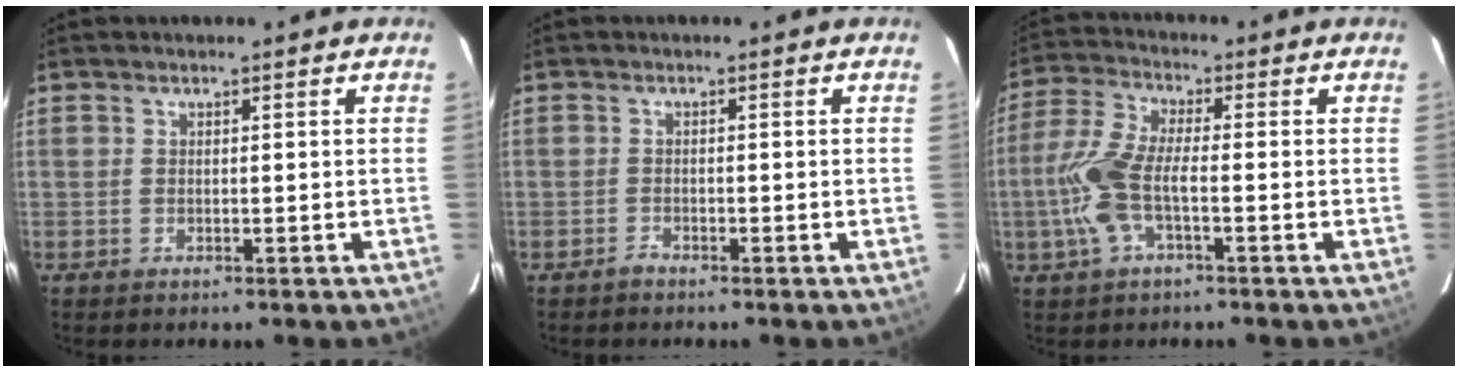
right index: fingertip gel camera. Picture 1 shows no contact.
{"total": 0.9, "force": [-0.8, 0.3, 0.0], "torque": [0.000, 0.004, -0.017]}
{"total": 9.7, "force": [-2.3, 3.2, 8.9], "torque": [-0.207, 0.005, -0.049]}